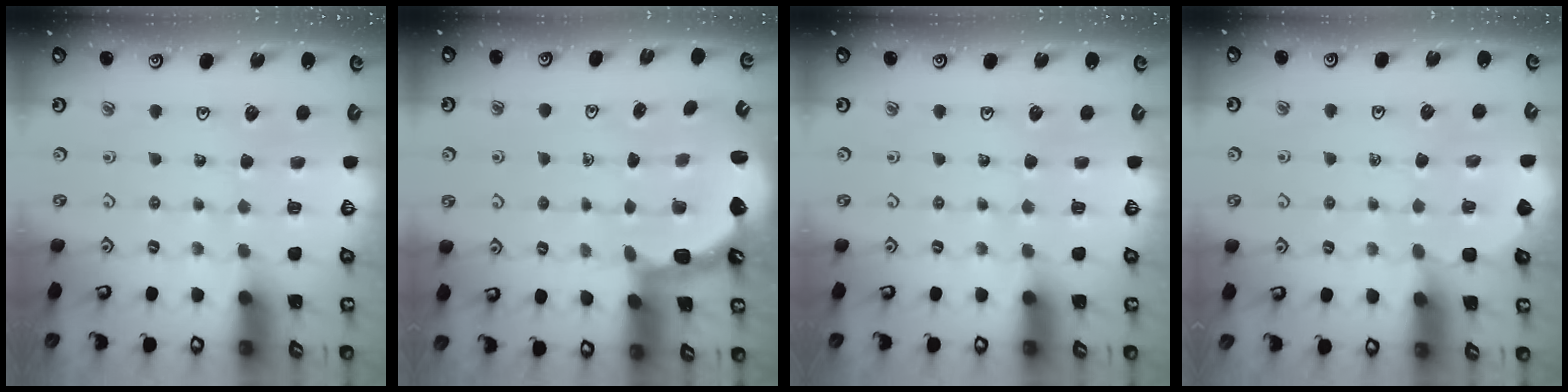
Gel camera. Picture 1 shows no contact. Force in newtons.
{"total": 2.6, "press": 2.3, "slide": 1.3}
{"total": 0.0}
{"total": 1.6, "press": 1.5, "slide": 0.2}